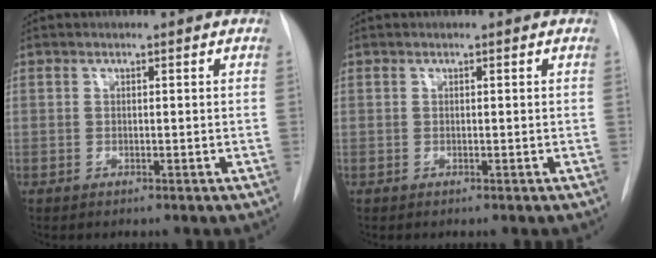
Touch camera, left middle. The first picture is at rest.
{"total": 0.0}